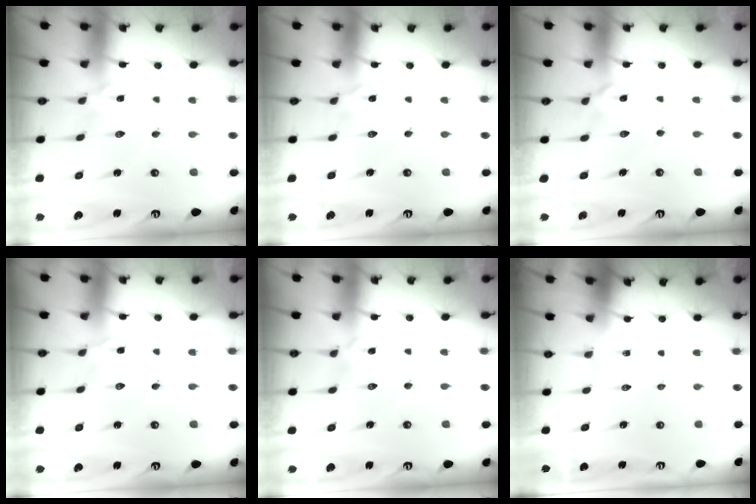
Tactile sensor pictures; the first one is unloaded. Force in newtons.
{"total": 1.5, "press": 1.5, "slide": 0.2}
{"total": 2.8, "press": 2.7, "slide": 0.5}
{"total": 1.3, "press": 1.3, "slide": 0.2}
{"total": 0.6, "press": 0.5, "slide": 0.2}
{"total": 0.0}